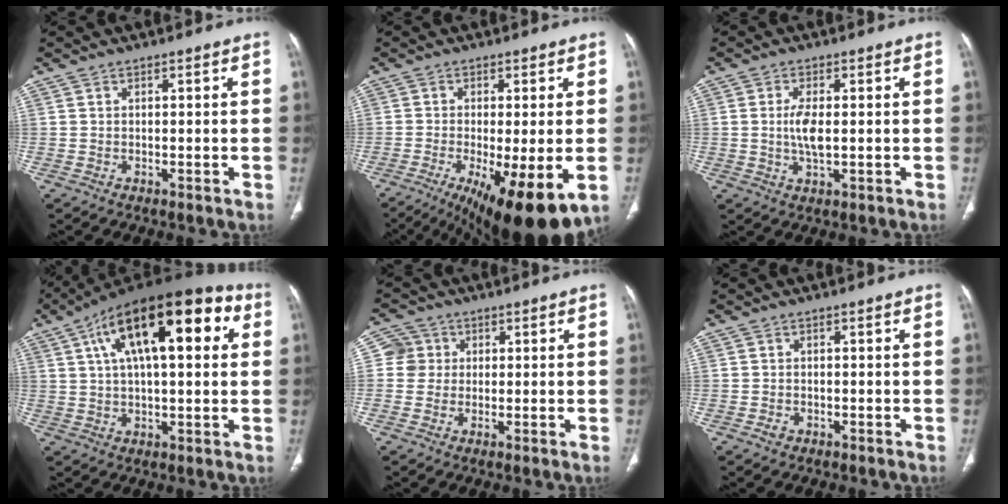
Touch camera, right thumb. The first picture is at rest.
{"total": 15.2, "force": [-5.7, 3.9, 13.6], "torque": [-0.193, -0.027, -0.079]}
{"total": 4.7, "force": [0.2, 1.8, 4.3], "torque": [-0.094, -0.006, 0.005]}
{"total": 23.6, "force": [7.6, 9.6, 20.1], "torque": [-0.307, 0.029, 0.113]}
{"total": 4.2, "force": [0.7, 4.1, 0.2], "torque": [0.026, 0.006, 0.008]}
{"total": 1.1, "force": [-0.6, 0.9, 0.4], "torque": [-0.008, 0.005, -0.008]}